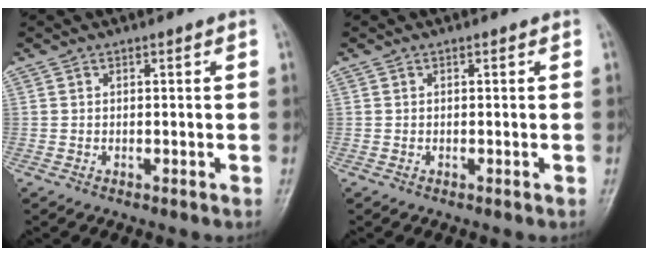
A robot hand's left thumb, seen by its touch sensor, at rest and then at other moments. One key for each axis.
{"total": 0.0}